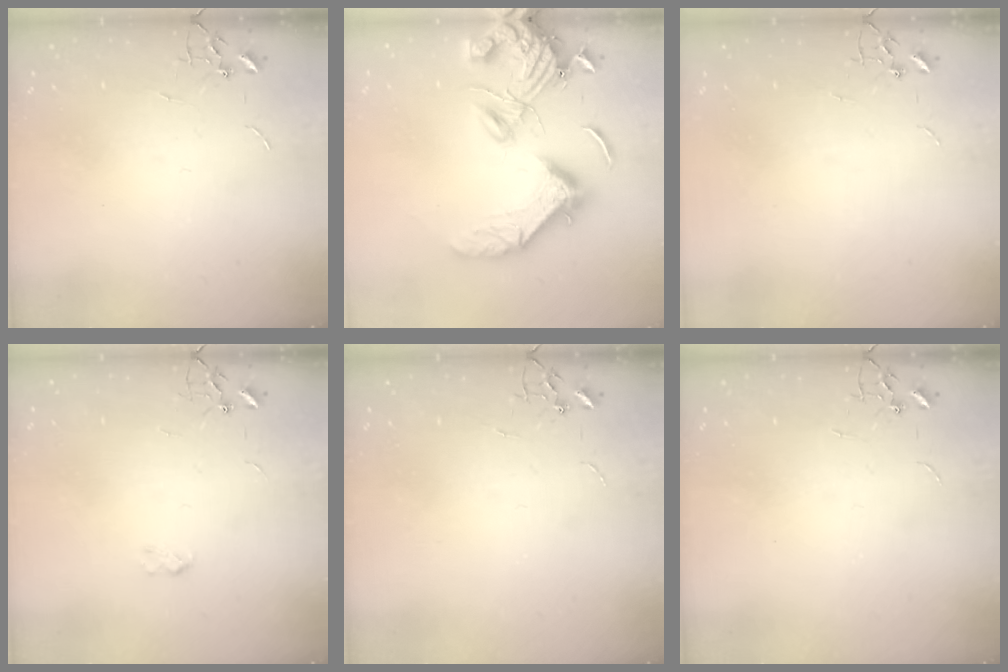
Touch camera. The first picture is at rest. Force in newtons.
{"total": 20.0, "press": 19.9, "slide": 2.7}
{"total": 0.0}
{"total": 2.6, "press": 2.6, "slide": 0.5}
{"total": 0.0}
{"total": 0.0}